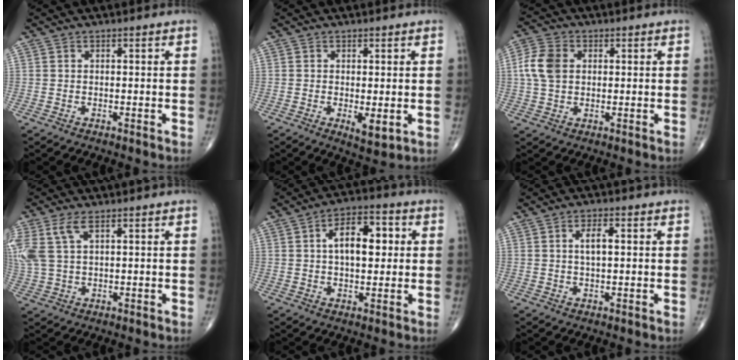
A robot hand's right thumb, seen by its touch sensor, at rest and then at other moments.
{"total": 3.6, "force": [-0.6, 1.3, 3.3], "torque": [-0.048, -0.013, -0.005]}
{"total": 7.3, "force": [1.0, 5.3, 4.9], "torque": [-0.102, 0.010, 0.016]}
{"total": 8.4, "force": [3.3, 4.0, 6.6], "torque": [-0.181, 0.010, 0.076]}
{"total": 10.3, "force": [1.8, 5.5, 8.5], "torque": [-0.113, 0.015, 0.023]}
{"total": 3.7, "force": [0.7, 1.5, 3.3], "torque": [-0.058, 0.002, 0.012]}